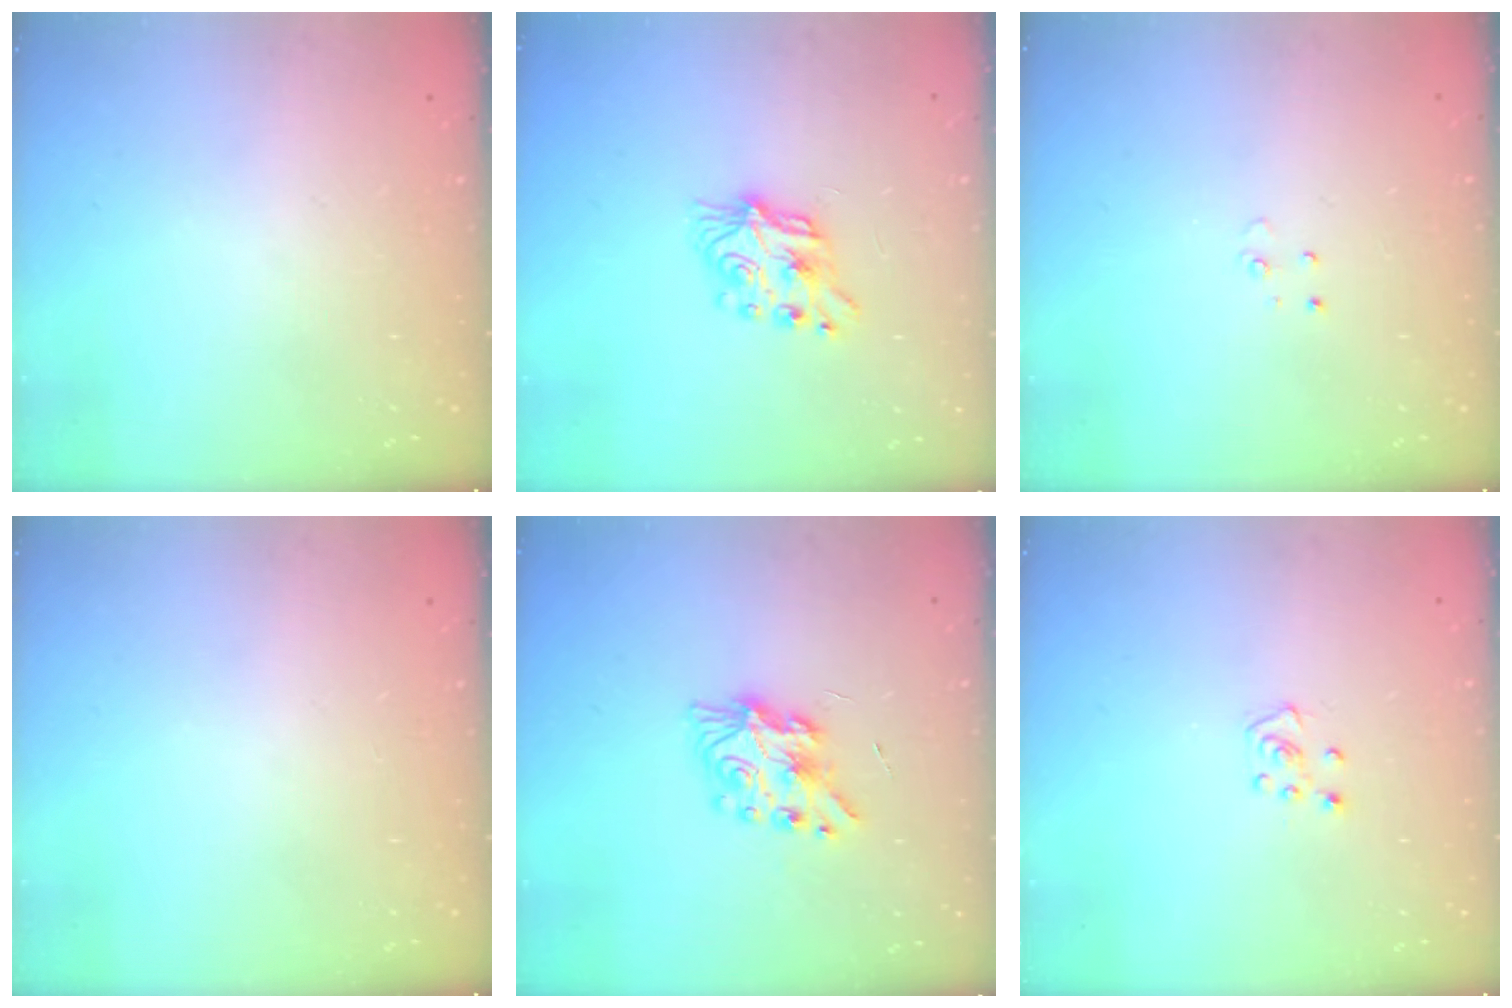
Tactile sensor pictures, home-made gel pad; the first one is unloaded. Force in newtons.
{"total": 8.1, "press": 8.1, "slide": 0.5}
{"total": 3.0, "press": 2.9, "slide": 0.3}
{"total": 0.0}
{"total": 8.3, "press": 8.2, "slide": 0.2}
{"total": 4.8, "press": 4.8, "slide": 0.4}